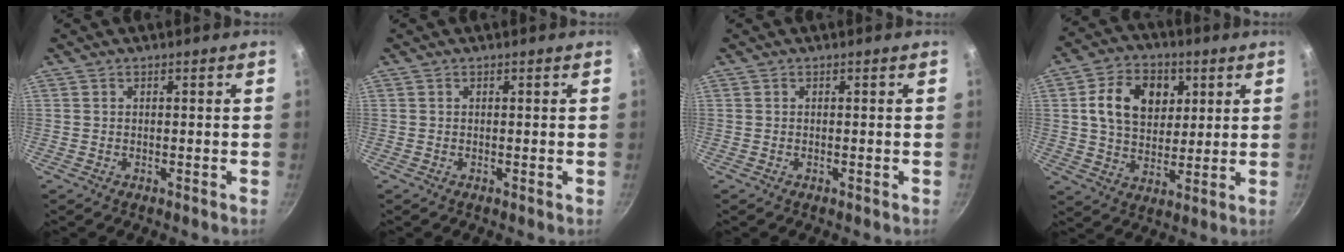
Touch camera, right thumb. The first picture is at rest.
{"total": 0.0}
{"total": 0.0}
{"total": 13.3, "force": [3.7, 9.8, 8.3], "torque": [-0.111, -0.003, 0.056]}